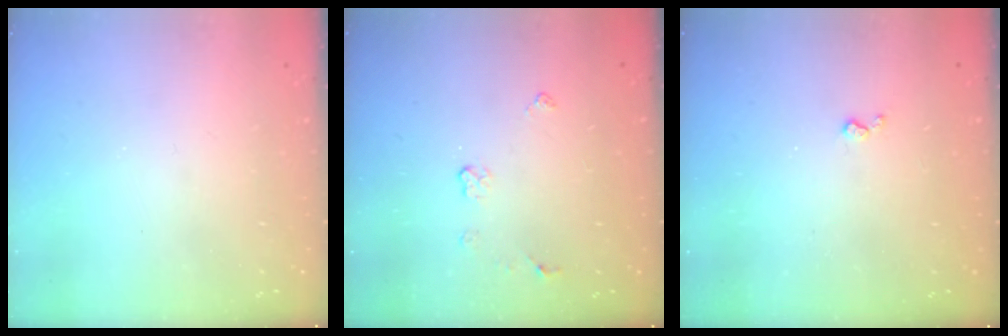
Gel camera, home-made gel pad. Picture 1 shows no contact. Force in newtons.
{"total": 4.0, "press": 3.9, "slide": 0.6}
{"total": 2.9, "press": 2.9, "slide": 0.5}